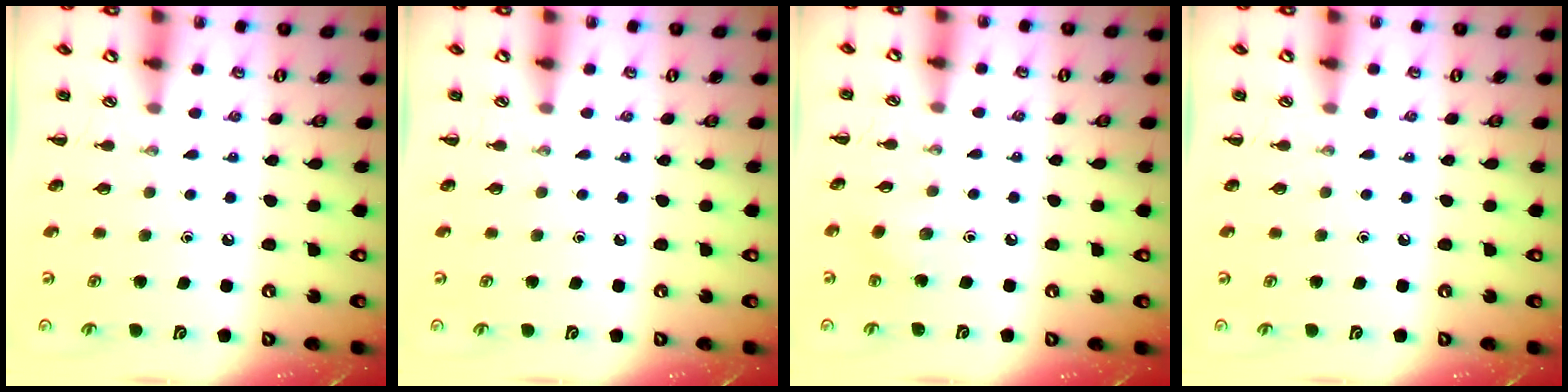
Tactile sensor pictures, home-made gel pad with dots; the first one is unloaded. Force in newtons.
{"total": 0.0}
{"total": 2.1, "press": 2.0, "slide": 0.8}
{"total": 0.0}